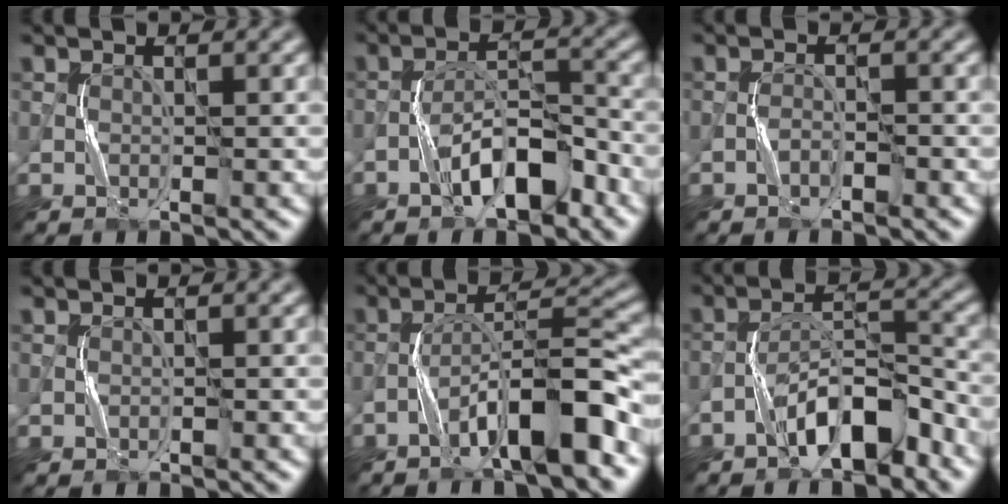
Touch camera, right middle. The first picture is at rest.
{"total": 5.4, "force": [-3.2, 1.9, 3.8], "torque": [-0.058, 0.016, -0.055]}
{"total": 1.1, "force": [-0.9, 0.3, 0.7], "torque": [-0.014, 0.005, -0.018]}
{"total": 0.0}
{"total": 7.4, "force": [-4.2, 1.3, 6.0], "torque": [-0.099, 0.024, -0.069]}
{"total": 5.9, "force": [-3.7, 2.1, 4.1], "torque": [-0.065, 0.017, -0.065]}